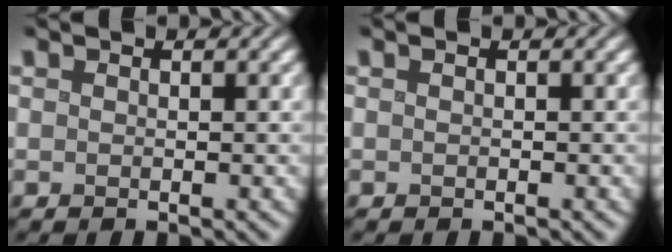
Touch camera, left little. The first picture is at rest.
{"total": 0.0}